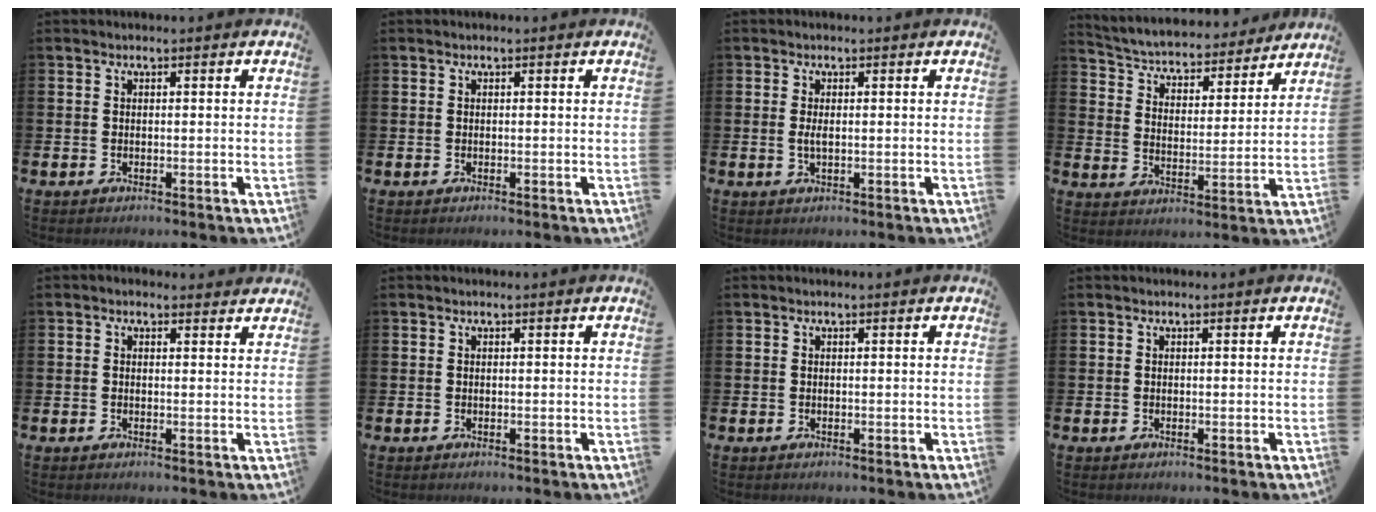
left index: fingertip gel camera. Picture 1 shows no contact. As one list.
[{"total": 0.0}, {"total": 1.4, "force": [0.1, 0.5, 1.3], "torque": [-0.023, 0.002, -0.001]}, {"total": 4.9, "force": [4.6, 1.4, 0.8], "torque": [-0.039, -0.045, 0.072]}, {"total": 0.9, "force": [0.6, 0.6, 0.2], "torque": [0.010, 0.002, 0.007]}, {"total": 0.0}, {"total": 0.0}, {"total": 0.0}]